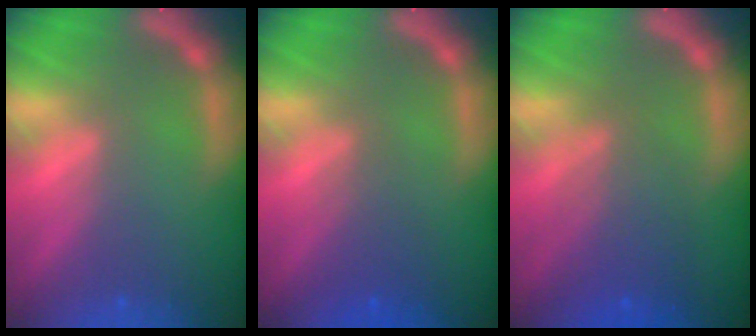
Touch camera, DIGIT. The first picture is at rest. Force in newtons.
{"total": 2.5}
{"total": 5.0}